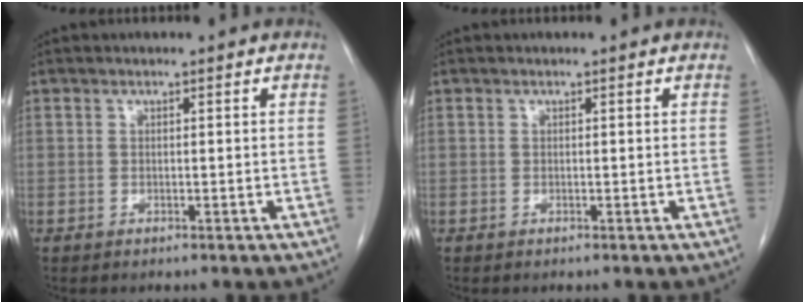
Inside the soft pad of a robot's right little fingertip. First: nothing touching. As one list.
[{"total": 0.0}]